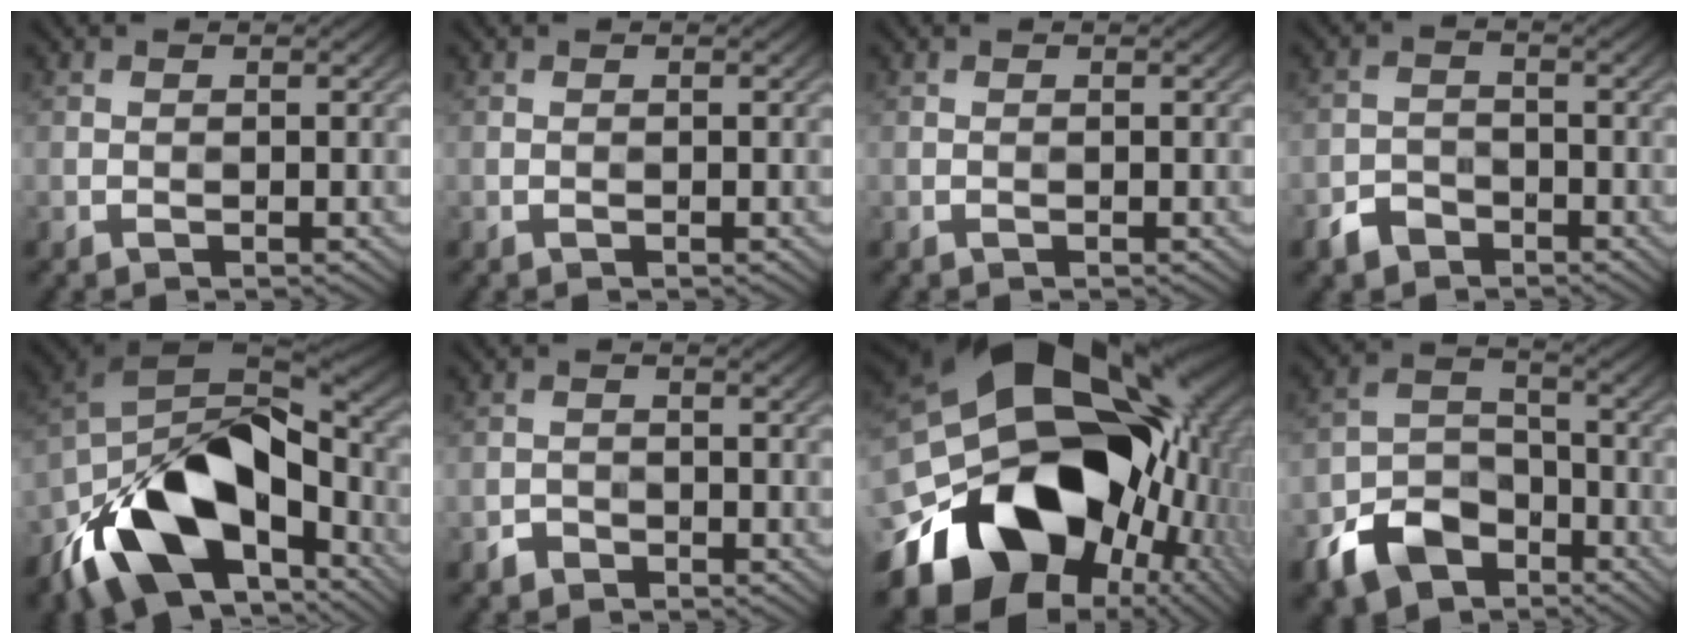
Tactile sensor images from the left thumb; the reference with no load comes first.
{"total": 0.0}
{"total": 0.0}
{"total": 3.2, "force": [-2.3, 1.9, 1.0], "torque": [-0.024, -0.006, -0.049]}
{"total": 17.7, "force": [-8.4, 9.2, 12.6], "torque": [-0.240, -0.038, -0.135]}
{"total": 1.3, "force": [-1.0, 0.8, 0.1], "torque": [-0.003, -0.001, -0.020]}
{"total": 21.3, "force": [-1.7, 15.4, 14.6], "torque": [-0.282, -0.076, 0.007]}
{"total": 9.7, "force": [-5.8, 6.1, 4.8], "torque": [-0.105, -0.020, -0.115]}